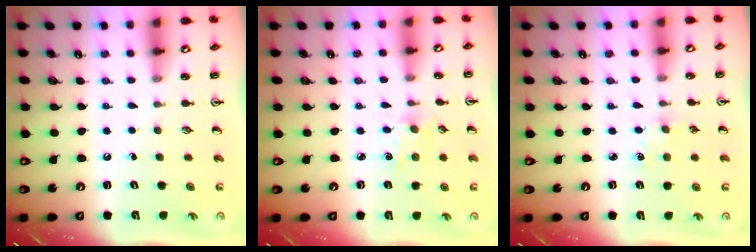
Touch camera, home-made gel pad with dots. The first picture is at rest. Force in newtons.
{"total": 1.6, "press": 1.5, "slide": 0.3}
{"total": 1.3, "press": 1.3, "slide": 0.2}